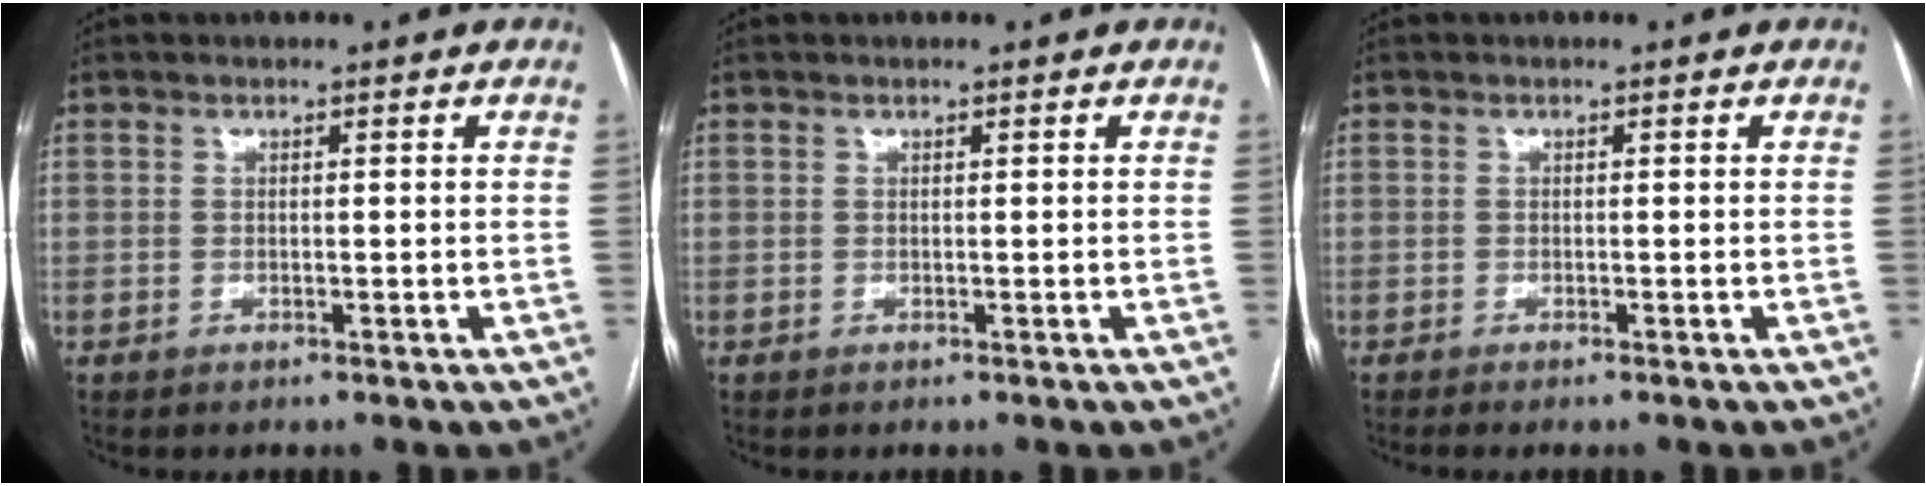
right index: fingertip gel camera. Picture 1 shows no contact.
{"total": 0.0}
{"total": 1.2, "force": [-1.0, 0.0, 0.6], "torque": [-0.008, -0.002, -0.014]}